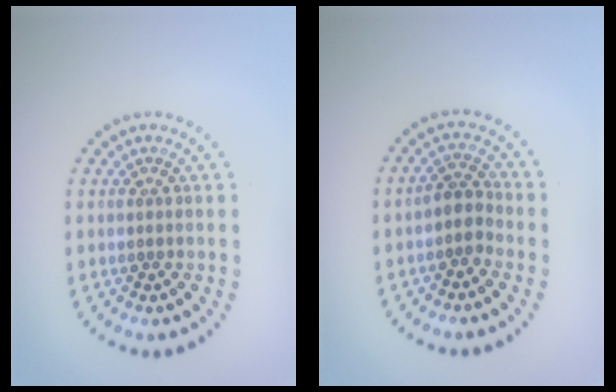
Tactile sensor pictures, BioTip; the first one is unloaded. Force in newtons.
{"total": 2.1, "press": 1.7, "slide": 1.2}